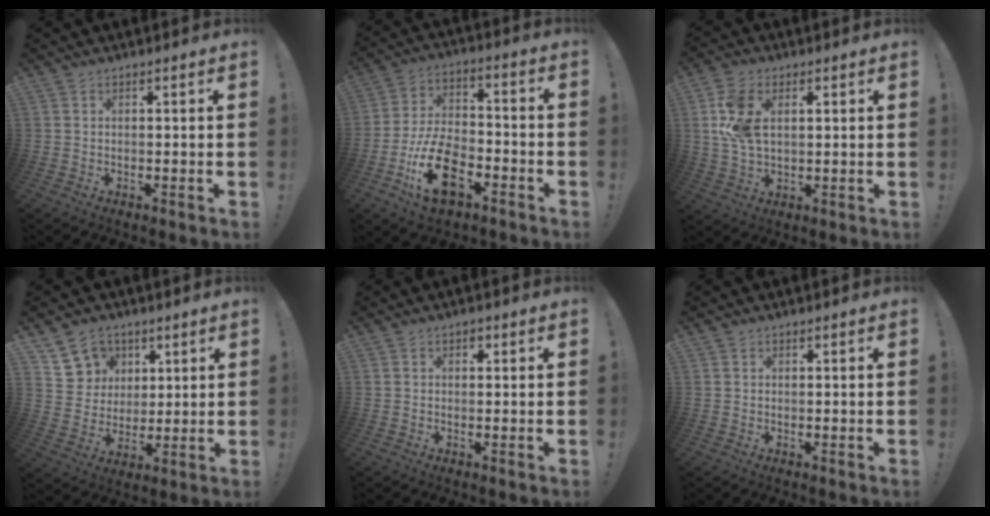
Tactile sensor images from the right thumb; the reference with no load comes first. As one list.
[{"total": 18.4, "force": [-8.3, 10.6, 12.5], "torque": [-0.225, 0.055, -0.136]}, {"total": 10.2, "force": [2.3, 6.1, 7.8], "torque": [-0.155, -0.002, 0.044]}, {"total": 10.1, "force": [5.4, 8.3, 1.5], "torque": [-0.029, -0.036, 0.113]}, {"total": 1.1, "force": [0.4, 0.9, 0.4], "torque": [0.000, 0.000, 0.005]}, {"total": 0.6, "force": [0.3, 0.5, 0.0], "torque": [0.009, -0.002, 0.005]}]